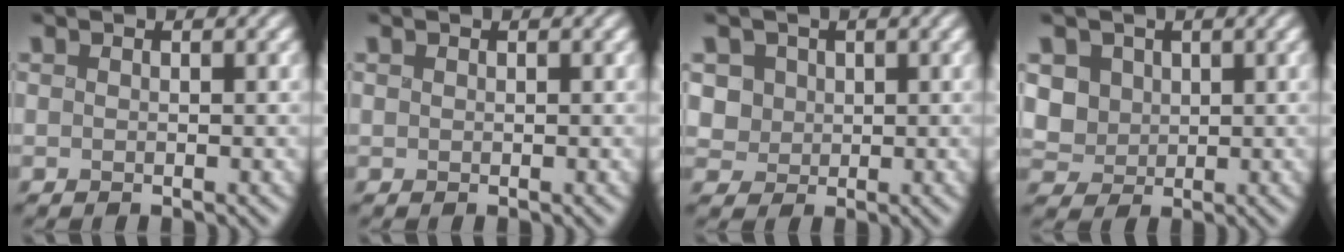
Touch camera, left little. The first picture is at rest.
{"total": 0.0}
{"total": 2.8, "force": [0.4, 2.6, 1.0], "torque": [-0.030, 0.000, 0.013]}
{"total": 4.0, "force": [0.4, 3.5, 1.8], "torque": [-0.056, 0.002, 0.008]}